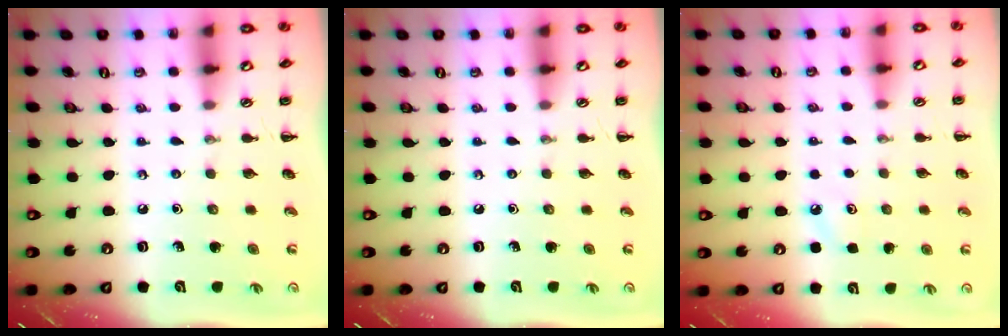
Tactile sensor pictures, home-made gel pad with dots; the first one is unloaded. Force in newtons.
{"total": 0.0}
{"total": 5.1, "press": 4.9, "slide": 1.5}